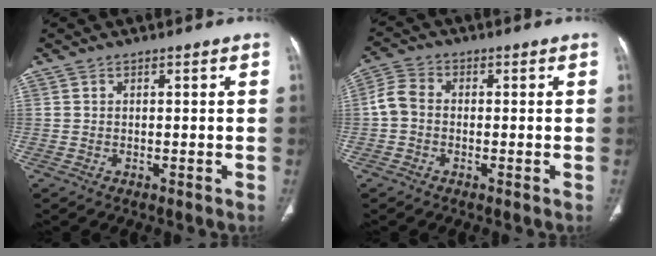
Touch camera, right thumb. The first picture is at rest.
{"total": 4.5, "force": [-0.6, 3.4, 2.8], "torque": [-0.055, 0.011, -0.023]}